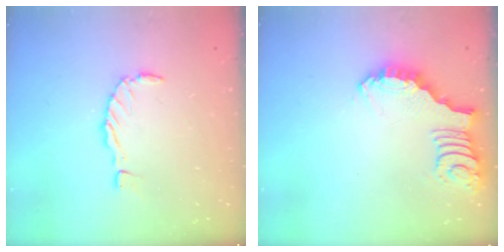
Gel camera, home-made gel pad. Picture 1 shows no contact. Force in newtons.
{"total": 2.9, "press": 2.9, "slide": 0.1}